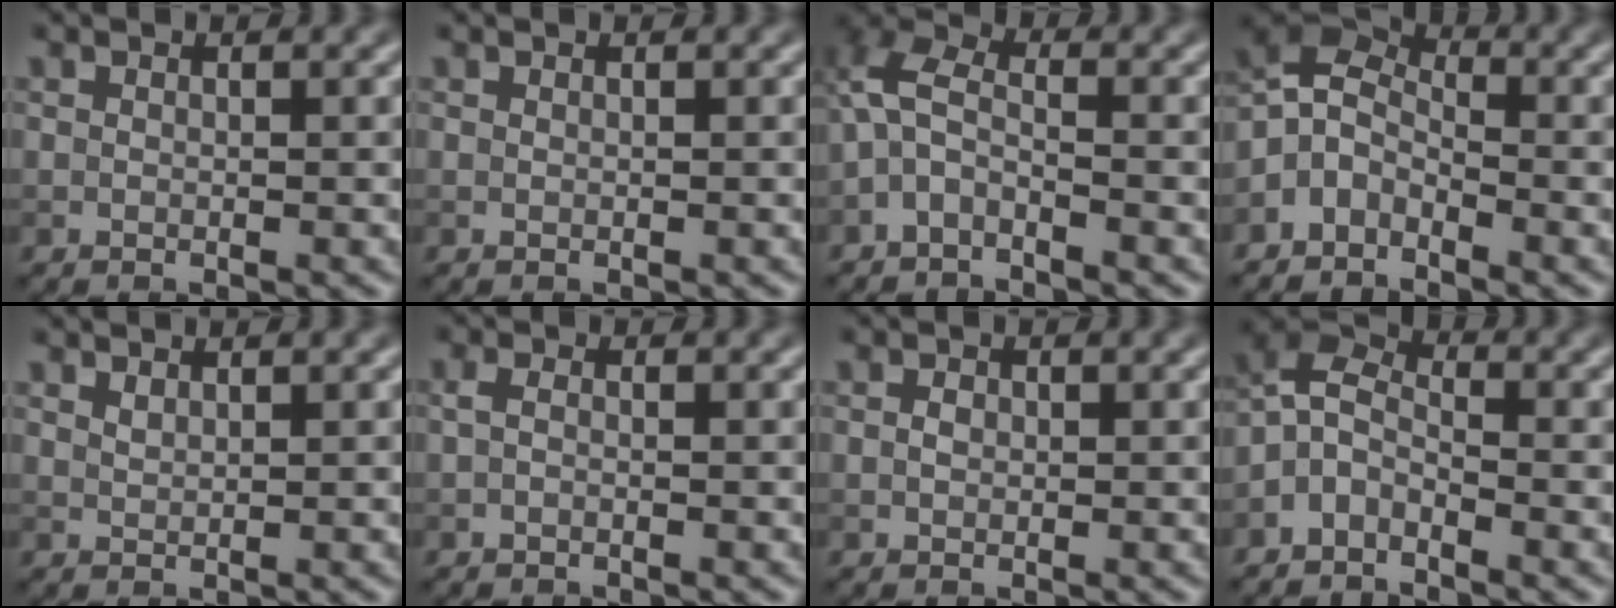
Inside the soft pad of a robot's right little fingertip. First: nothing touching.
{"total": 0.0}
{"total": 3.5, "force": [-1.1, 1.6, 2.9], "torque": [-0.068, 0.015, -0.036]}
{"total": 3.6, "force": [-2.3, 2.1, 1.8], "torque": [-0.037, 0.008, -0.061]}
{"total": 0.8, "force": [0.8, 0.1, 0.3], "torque": [-0.006, 0.001, 0.017]}
{"total": 0.8, "force": [-0.3, 0.3, 0.7], "torque": [-0.017, -0.001, -0.008]}
{"total": 0.8, "force": [0.0, 0.6, 0.5], "torque": [-0.010, -0.001, -0.001]}
{"total": 3.3, "force": [-2.1, 1.6, 1.9], "torque": [-0.042, 0.010, -0.057]}